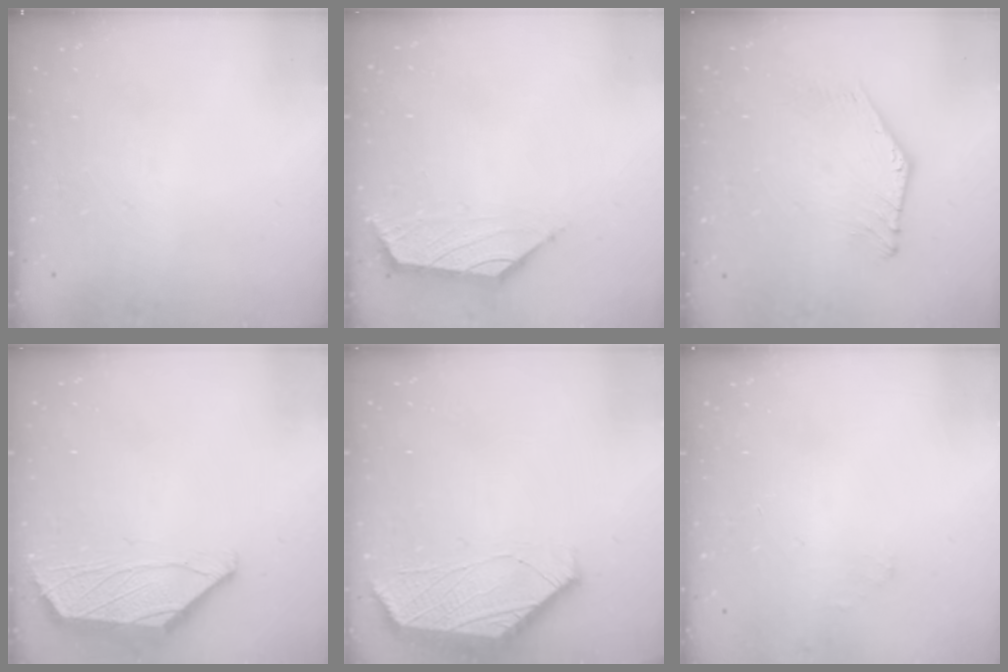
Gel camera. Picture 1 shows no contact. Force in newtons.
{"total": 1.5, "press": 1.4, "slide": 0.6}
{"total": 2.2, "press": 2.2, "slide": 0.1}
{"total": 1.7, "press": 1.5, "slide": 0.7}
{"total": 1.8, "press": 1.8, "slide": 0.2}
{"total": 1.4, "press": 1.4, "slide": 0.2}